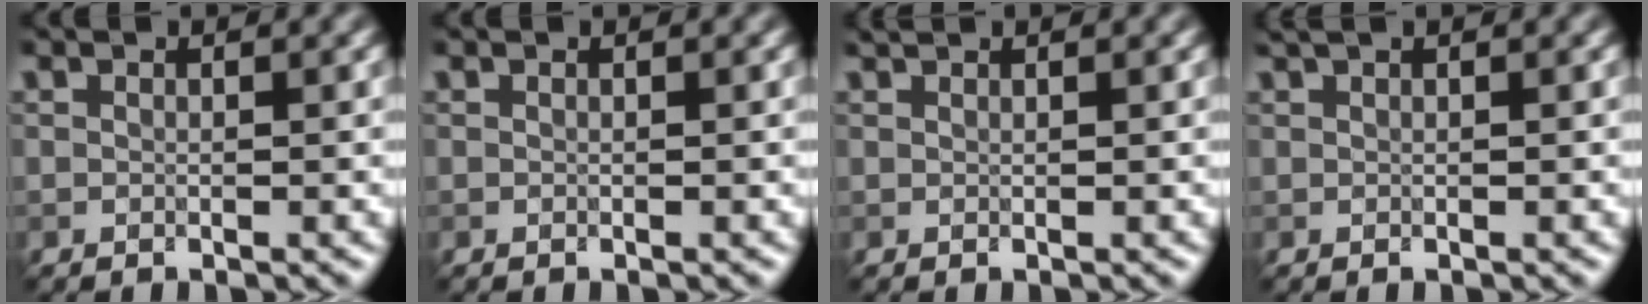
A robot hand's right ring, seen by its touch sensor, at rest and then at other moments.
{"total": 0.0}
{"total": 1.2, "force": [1.0, 0.3, 0.5], "torque": [0.001, 0.003, 0.008]}
{"total": 2.4, "force": [1.6, 1.0, 1.5], "torque": [-0.008, 0.008, 0.006]}